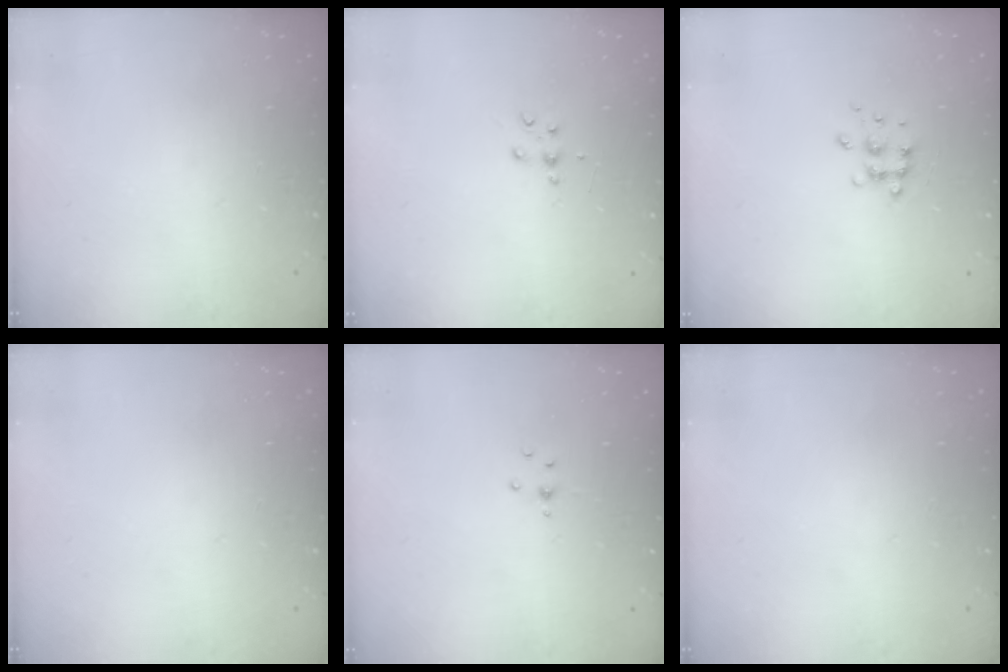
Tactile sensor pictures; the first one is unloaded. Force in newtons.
{"total": 4.3, "press": 4.3, "slide": 0.5}
{"total": 6.5, "press": 6.5, "slide": 0.6}
{"total": 0.0}
{"total": 3.2, "press": 2.8, "slide": 1.6}
{"total": 0.0}